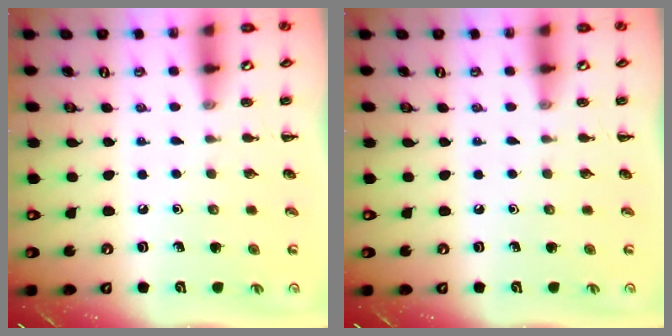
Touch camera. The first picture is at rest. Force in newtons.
{"total": 0.0}